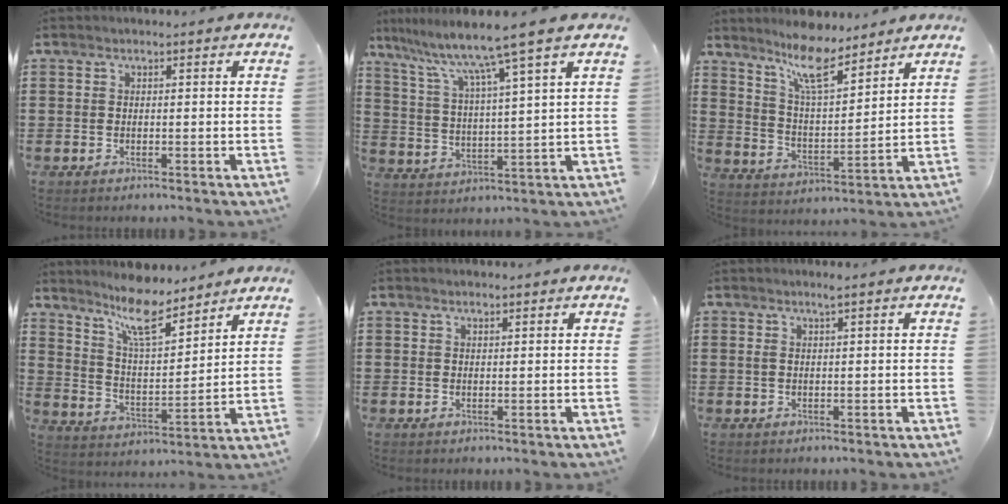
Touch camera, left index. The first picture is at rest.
{"total": 9.0, "force": [7.0, -1.0, 5.6], "torque": [-0.134, -0.039, 0.110]}
{"total": 9.7, "force": [7.8, 1.8, 5.4], "torque": [-0.111, -0.030, 0.140]}
{"total": 9.8, "force": [8.0, 1.9, 5.4], "torque": [-0.110, -0.033, 0.143]}
{"total": 0.7, "force": [0.6, 0.2, 0.3], "torque": [-0.008, 0.001, 0.011]}
{"total": 1.3, "force": [0.5, 0.0, 1.2], "torque": [-0.024, -0.001, 0.009]}